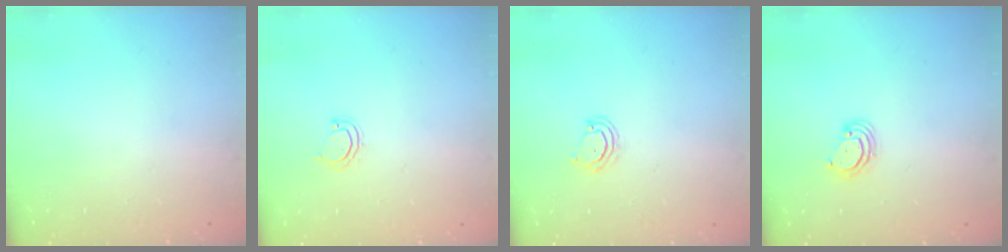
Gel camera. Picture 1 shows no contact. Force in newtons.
{"total": 3.8, "press": 3.8, "slide": 0.3}
{"total": 4.7, "press": 4.6, "slide": 0.4}
{"total": 3.0, "press": 2.9, "slide": 0.3}